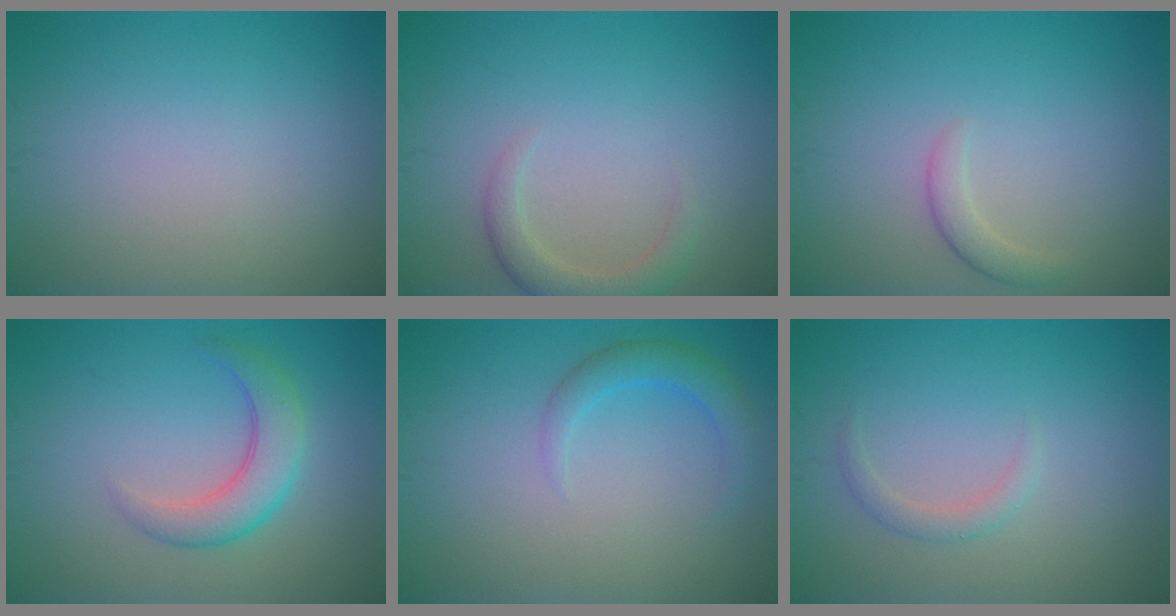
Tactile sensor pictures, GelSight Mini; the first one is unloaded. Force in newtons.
{"total": 2.4, "press": 2.4, "slide": 0.3}
{"total": 1.5, "press": 1.5, "slide": 0.1}
{"total": 3.9, "press": 3.9, "slide": 0.2}
{"total": 2.4, "press": 2.4, "slide": 0.1}
{"total": 1.2, "press": 1.2, "slide": 0.1}